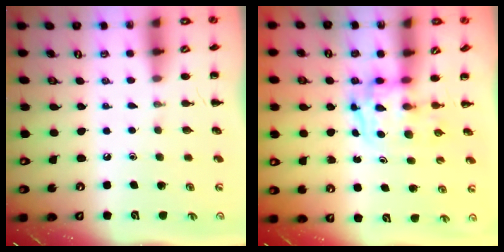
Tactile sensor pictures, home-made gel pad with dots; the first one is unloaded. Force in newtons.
{"total": 3.4, "press": 3.3, "slide": 0.6}